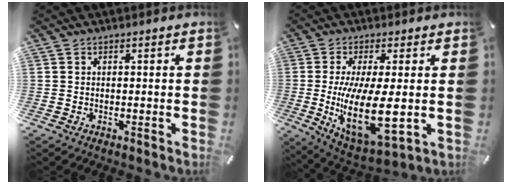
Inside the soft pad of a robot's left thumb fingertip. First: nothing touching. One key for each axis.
{"total": 16.7, "fx": 0.0, "fy": 6.8, "fz": 15.2, "tx": -0.299, "ty": -0.029, "tz": 0.004}